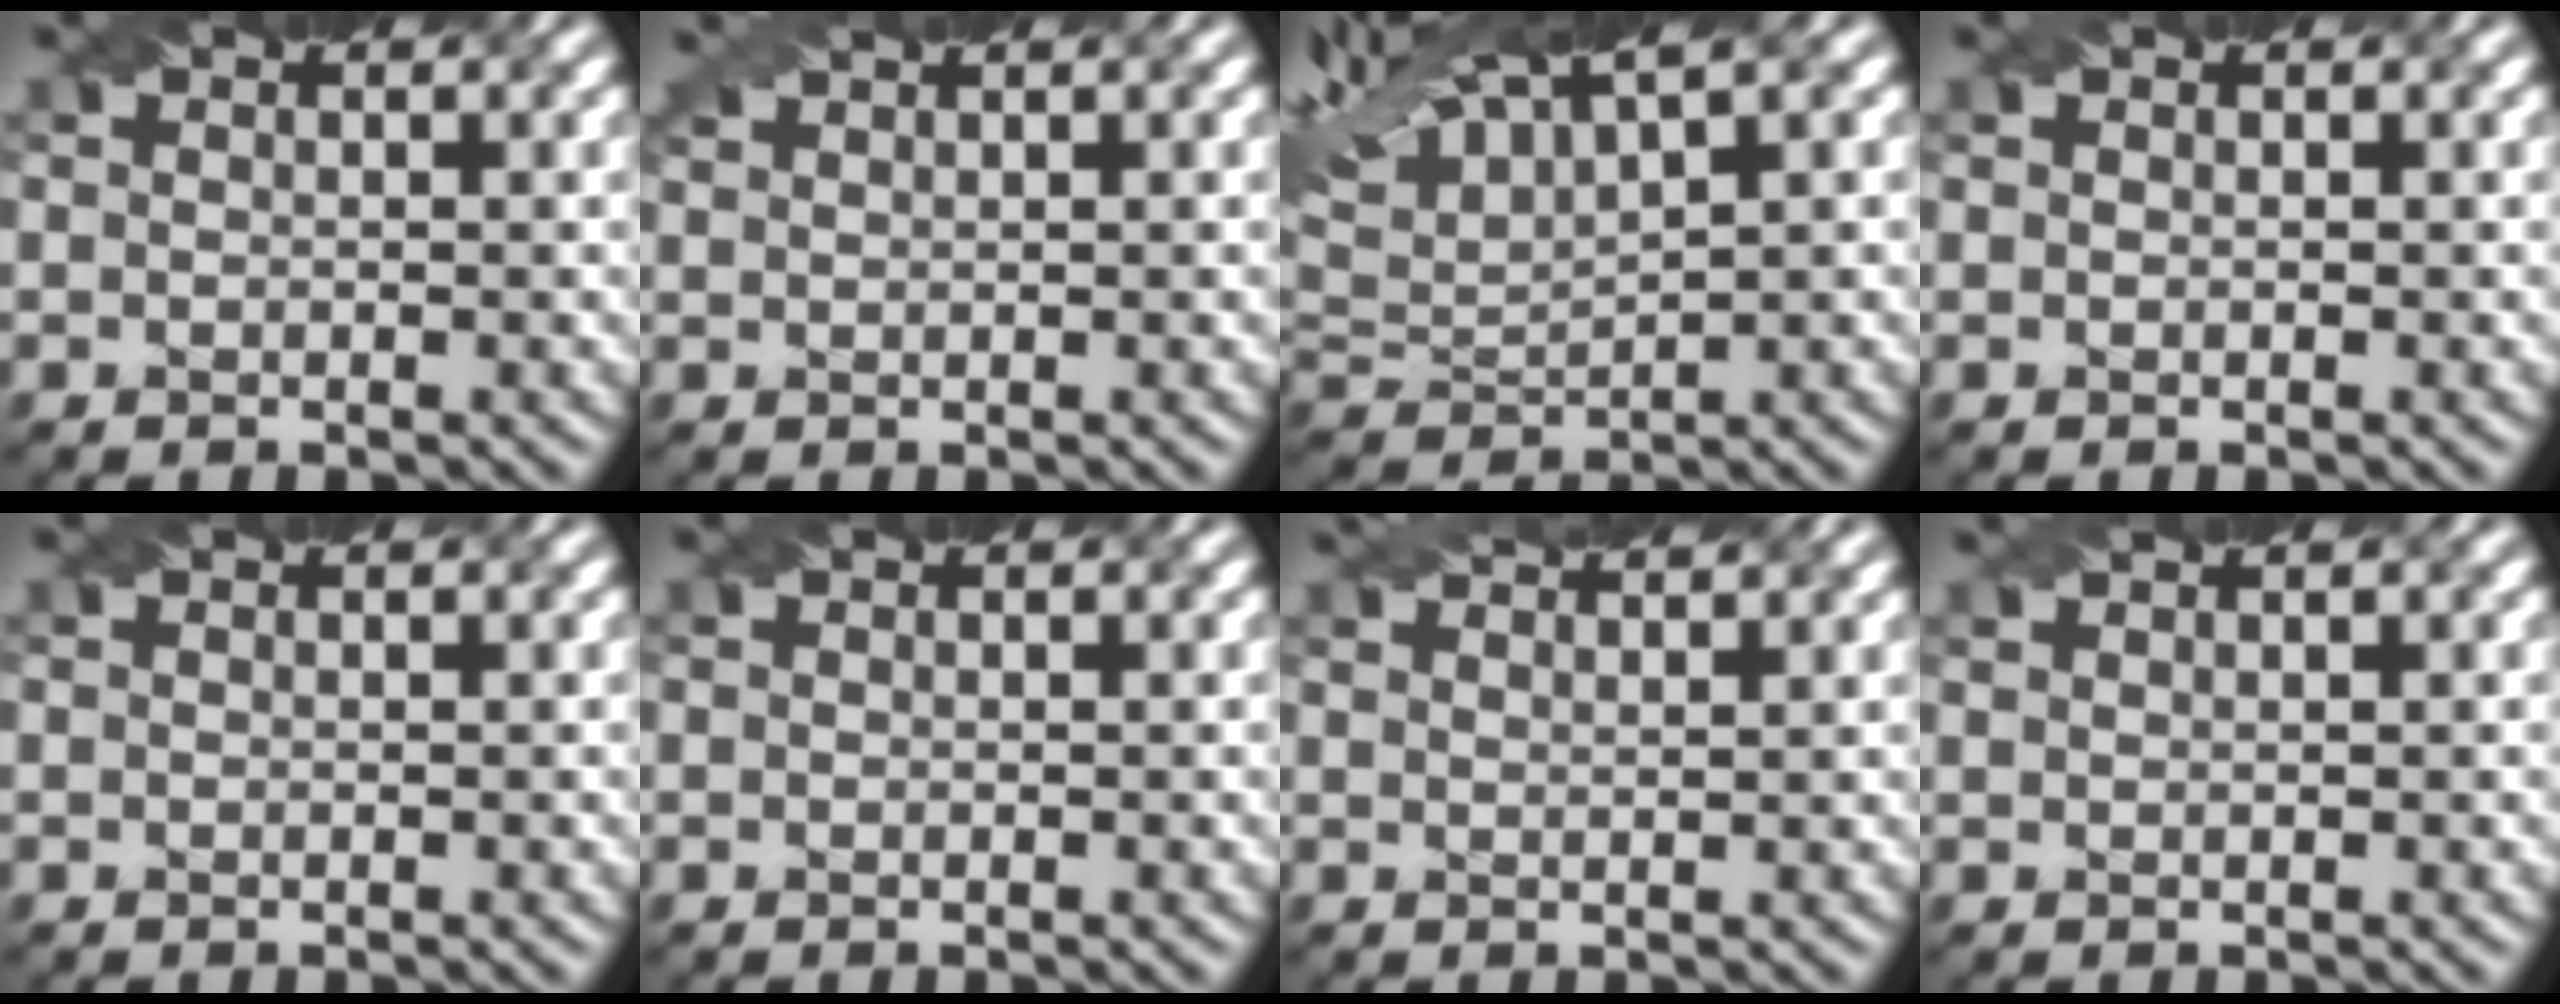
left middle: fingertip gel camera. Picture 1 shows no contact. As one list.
[{"total": 1.6, "force": [1.5, -0.3, 0.3], "torque": [-0.018, 0.009, 0.031]}, {"total": 8.0, "force": [5.8, 1.5, 5.3], "torque": [-0.111, 0.030, 0.101]}, {"total": 0.0}, {"total": 0.0}, {"total": 0.0}, {"total": 4.3, "force": [4.0, 0.6, 1.7], "torque": [-0.022, 0.023, 0.039]}, {"total": 1.0, "force": [0.9, -0.3, 0.1], "torque": [-0.012, 0.003, 0.017]}]